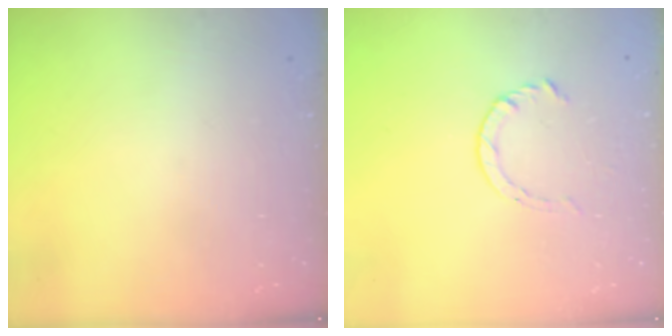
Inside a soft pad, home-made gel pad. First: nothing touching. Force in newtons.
{"total": 3.4, "press": 3.4, "slide": 0.5}